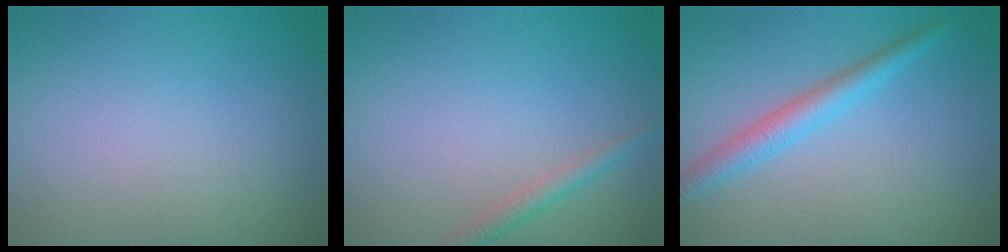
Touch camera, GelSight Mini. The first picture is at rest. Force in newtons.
{"total": 1.5, "press": 1.5, "slide": 0.0}
{"total": 2.9, "press": 2.9, "slide": 0.1}